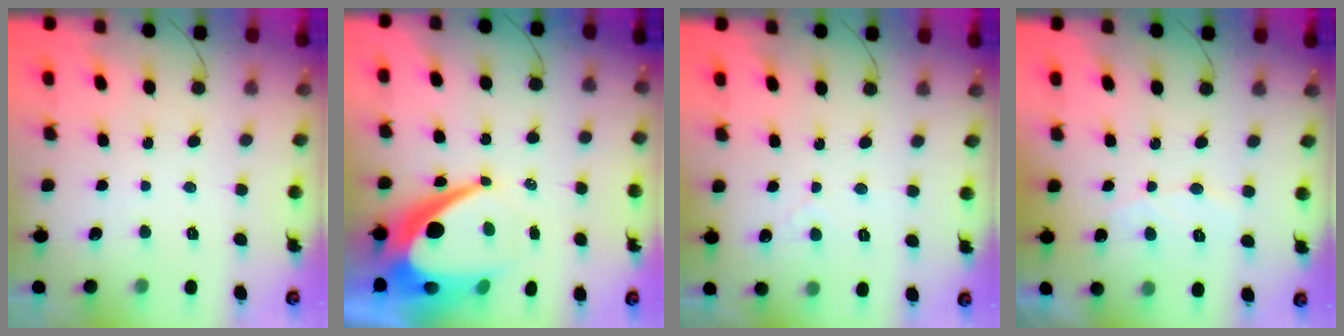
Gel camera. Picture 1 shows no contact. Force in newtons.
{"total": 16.5, "press": 16.4, "slide": 1.5}
{"total": 1.9, "press": 1.9, "slide": 0.1}
{"total": 5.4, "press": 5.4, "slide": 0.4}